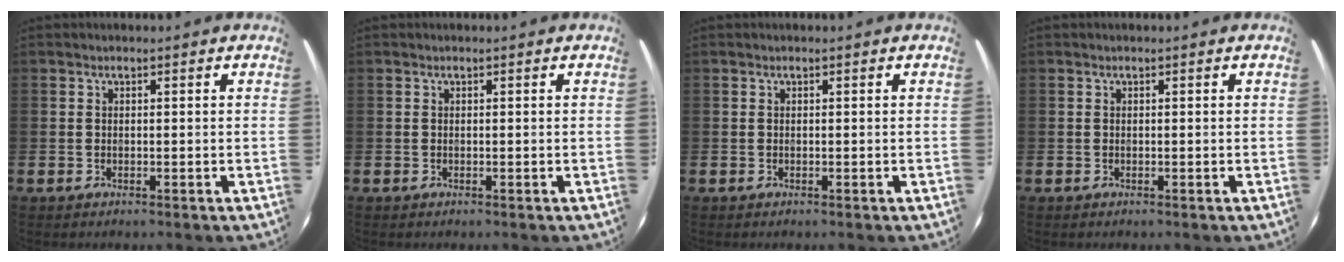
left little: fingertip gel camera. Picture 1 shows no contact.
{"total": 0.0}
{"total": 0.0}
{"total": 0.0}